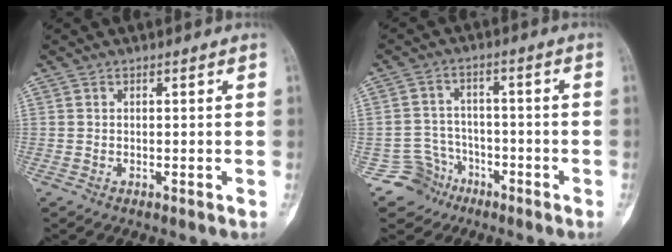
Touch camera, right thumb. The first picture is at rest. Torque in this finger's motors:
{"motor_torque": [0.55, 0.19, 0.28, -0.19, 0.04]}